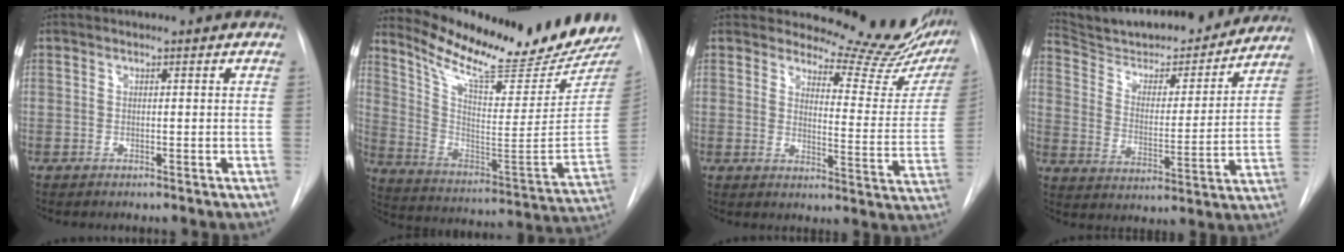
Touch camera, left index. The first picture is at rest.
{"total": 22.9, "force": [20.9, 0.9, 9.3], "torque": [-0.162, -0.094, 0.310]}
{"total": 16.9, "force": [16.0, 3.3, 4.2], "torque": [-0.033, -0.110, 0.166]}
{"total": 22.5, "force": [20.8, 4.7, 7.2], "torque": [-0.113, -0.015, 0.301]}